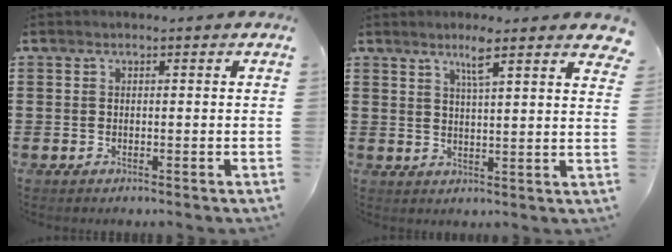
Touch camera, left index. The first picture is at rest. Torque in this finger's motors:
{"motor_torque": [1.22, -0.72, 0.26, 0.08]}